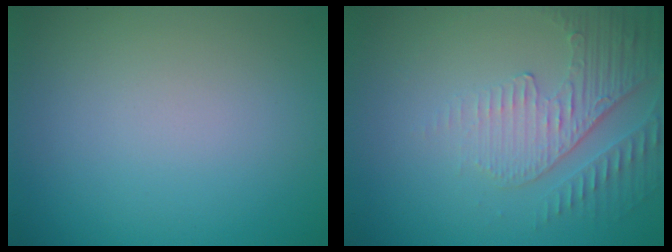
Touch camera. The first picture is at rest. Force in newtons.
{"total": 5.0, "press": 3.2, "slide": 3.8}